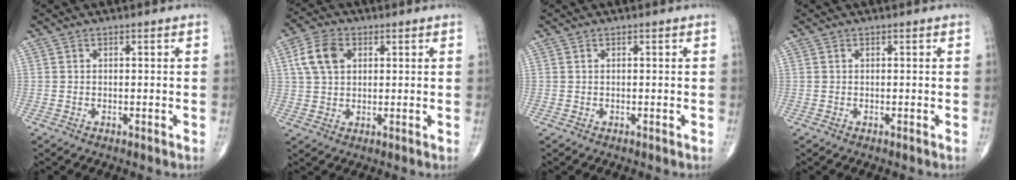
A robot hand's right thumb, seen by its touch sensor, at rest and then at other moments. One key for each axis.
{"total": 7.3, "fx": 2.2, "fy": 5.0, "fz": 4.8, "tx": -0.088, "ty": 0.007, "tz": 0.039}
{"total": 0.0}
{"total": 0.0}